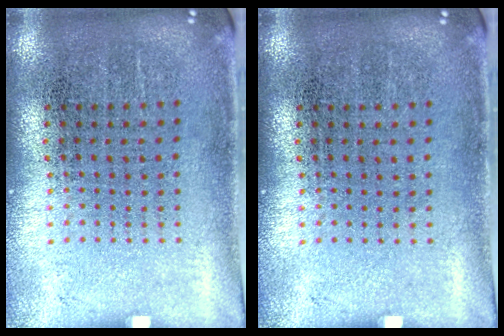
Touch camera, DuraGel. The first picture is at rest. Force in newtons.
{"total": 0.0}